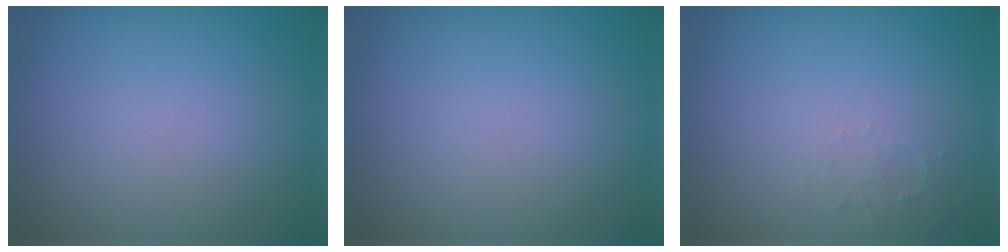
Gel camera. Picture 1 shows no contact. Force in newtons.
{"total": 0.0}
{"total": 1.2, "press": 1.2, "slide": 0.3}